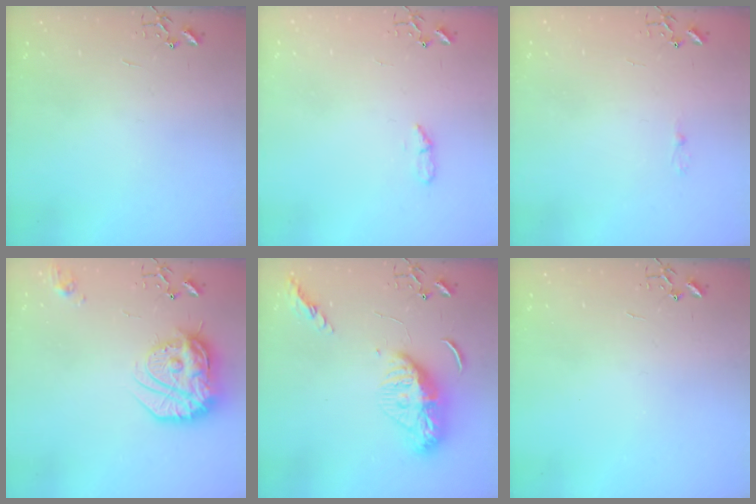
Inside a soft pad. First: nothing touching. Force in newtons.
{"total": 4.5, "press": 4.4, "slide": 0.6}
{"total": 2.5, "press": 2.5, "slide": 0.3}
{"total": 19.3, "press": 19.2, "slide": 1.7}
{"total": 13.0, "press": 13.0, "slide": 1.2}
{"total": 0.0}